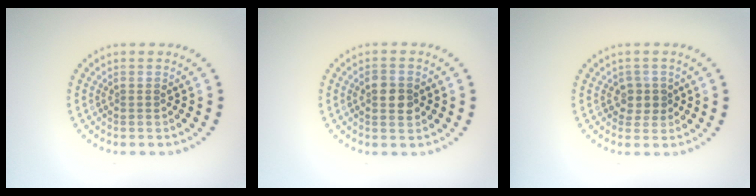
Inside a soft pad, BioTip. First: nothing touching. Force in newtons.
{"total": 2.2, "press": 2.2, "slide": 0.2}
{"total": 1.7, "press": 1.4, "slide": 1.0}